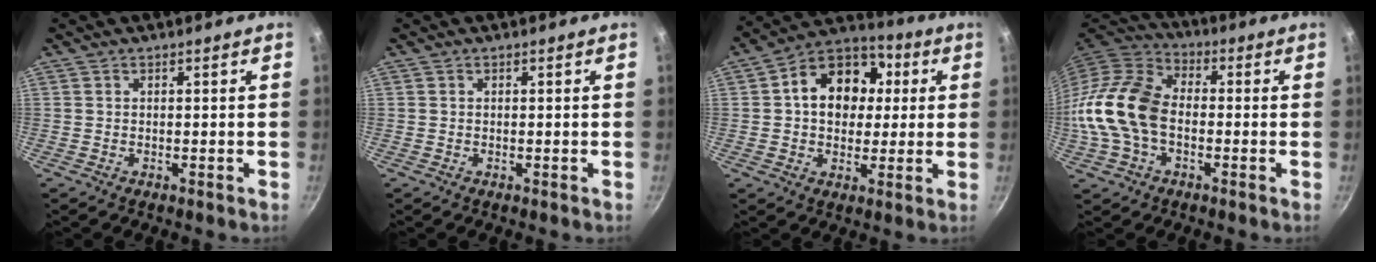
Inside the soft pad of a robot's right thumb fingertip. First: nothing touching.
{"total": 0.0}
{"total": 14.9, "force": [2.5, 11.6, 9.2], "torque": [-0.108, 0.022, 0.023]}
{"total": 15.9, "force": [-2.2, 10.7, 11.5], "torque": [-0.207, 0.033, -0.058]}